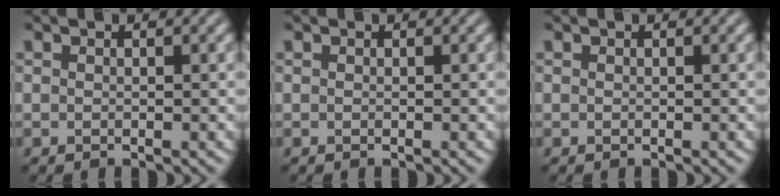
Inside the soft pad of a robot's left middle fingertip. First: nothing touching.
{"total": 0.0}
{"total": 0.0}